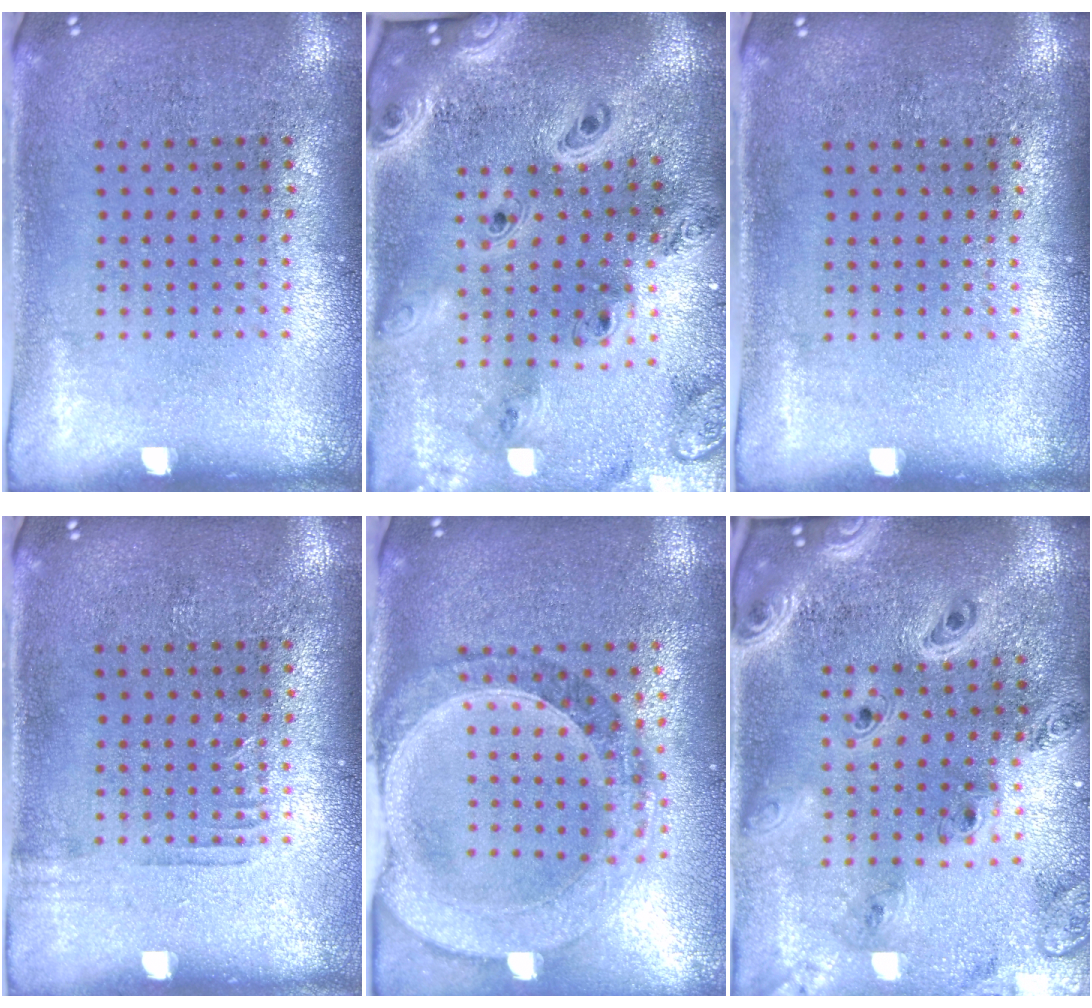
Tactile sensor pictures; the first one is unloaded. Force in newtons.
{"total": 3.9, "press": 3.0, "slide": 2.5}
{"total": 0.0}
{"total": 0.7, "press": 0.6, "slide": 0.2}
{"total": 1.4, "press": 1.4, "slide": 0.3}
{"total": 2.6, "press": 2.3, "slide": 1.2}